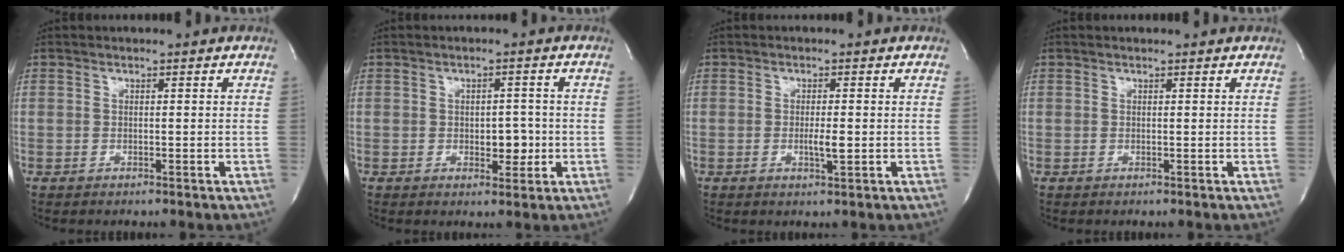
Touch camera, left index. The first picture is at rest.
{"total": 3.6, "force": [-1.2, 2.0, 2.7], "torque": [-0.029, -0.003, -0.014]}
{"total": 2.5, "force": [-1.0, 0.3, 2.3], "torque": [-0.043, -0.009, -0.016]}
{"total": 0.0}